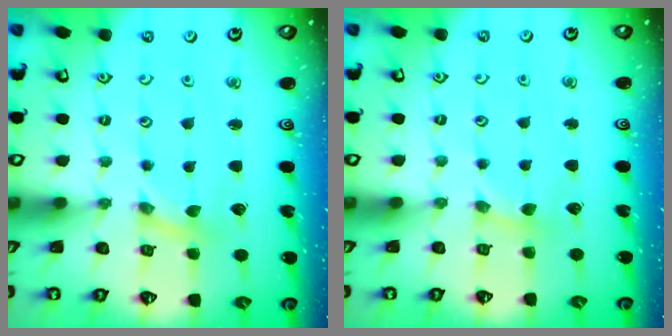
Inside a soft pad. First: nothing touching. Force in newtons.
{"total": 2.0, "press": 1.9, "slide": 0.4}